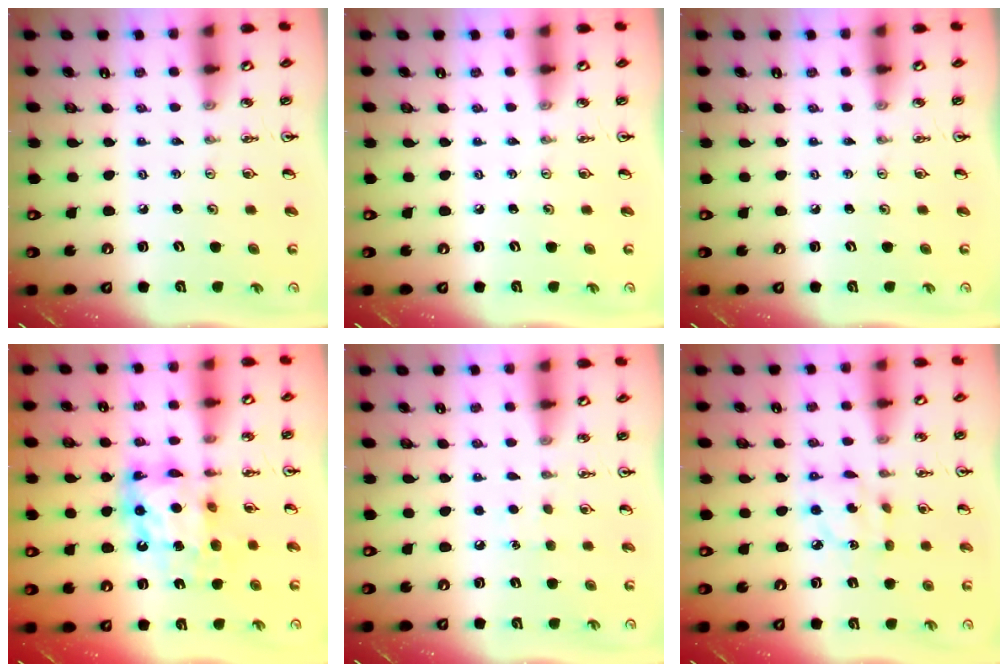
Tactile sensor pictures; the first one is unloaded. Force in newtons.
{"total": 0.0}
{"total": 0.0}
{"total": 12.4, "press": 12.4, "slide": 1.1}
{"total": 4.7, "press": 4.6, "slide": 0.5}
{"total": 6.8, "press": 6.8, "slide": 0.1}